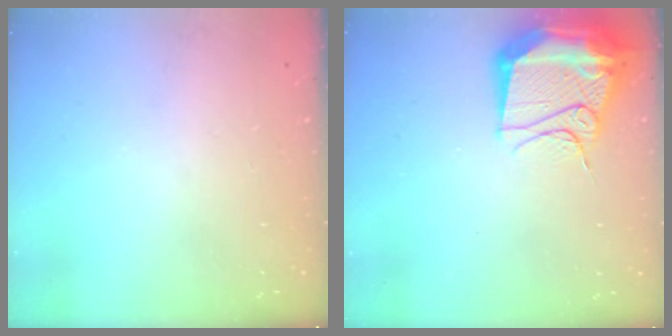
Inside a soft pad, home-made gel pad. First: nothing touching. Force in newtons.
{"total": 17.7, "press": 17.4, "slide": 3.4}